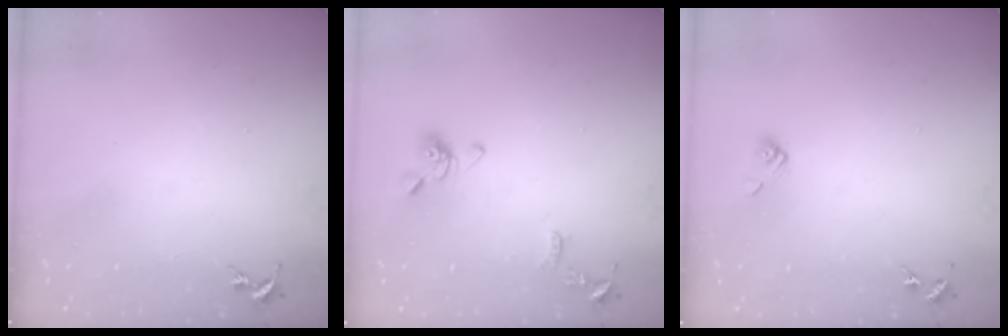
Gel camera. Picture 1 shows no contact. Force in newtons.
{"total": 10.1, "press": 10.1, "slide": 1.2}
{"total": 5.8, "press": 5.3, "slide": 2.3}